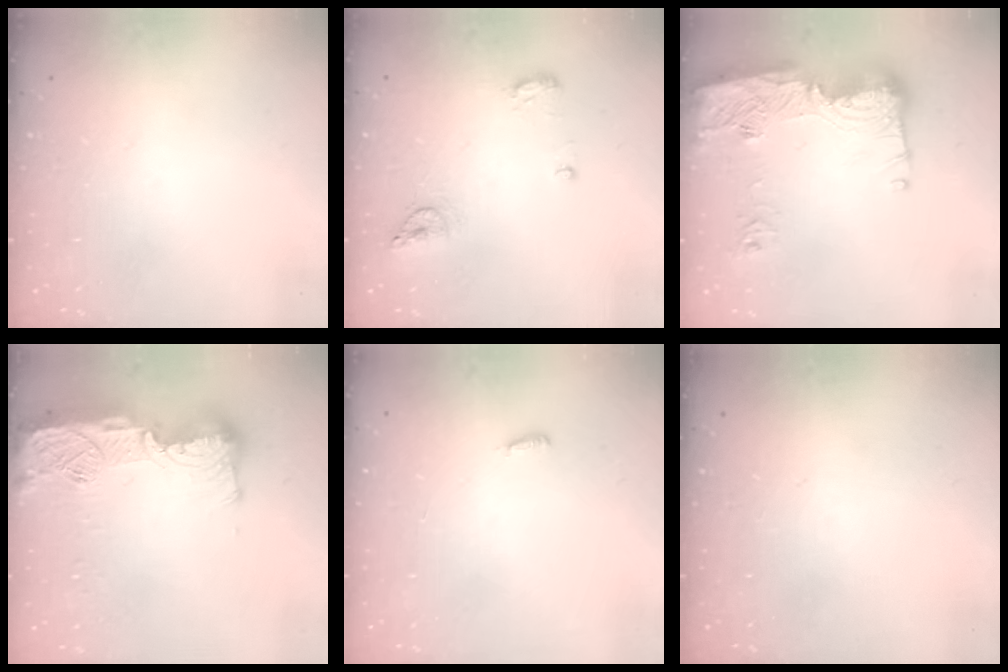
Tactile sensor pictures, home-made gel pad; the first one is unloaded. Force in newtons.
{"total": 11.0, "press": 8.3, "slide": 7.1}
{"total": 18.9, "press": 18.8, "slide": 1.7}
{"total": 19.4, "press": 19.0, "slide": 3.7}
{"total": 2.9, "press": 2.8, "slide": 0.9}
{"total": 0.0}